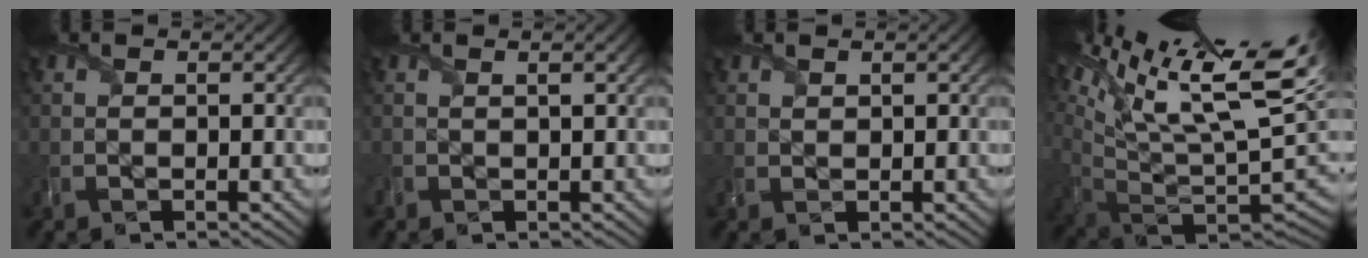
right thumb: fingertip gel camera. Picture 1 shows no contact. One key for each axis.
{"total": 1.0, "fx": 0.4, "fy": 0.2, "fz": 0.9, "tx": -0.020, "ty": 0.003, "tz": 0.005}
{"total": 1.1, "fx": 0.9, "fy": 0.6, "fz": 0.4, "tx": -0.014, "ty": 0.000, "tz": 0.021}
{"total": 17.6, "fx": 9.9, "fy": 5.7, "fz": 13.4, "tx": -0.248, "ty": 0.009, "tz": 0.189}